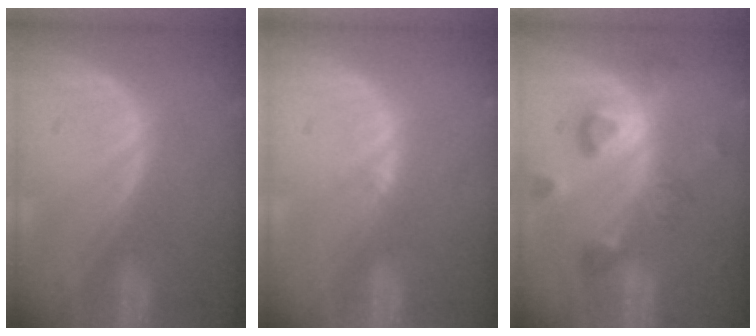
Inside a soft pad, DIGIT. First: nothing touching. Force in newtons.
{"total": 0.9, "press": 0.6, "slide": 0.7}
{"total": 8.0, "press": 7.7, "slide": 2.1}